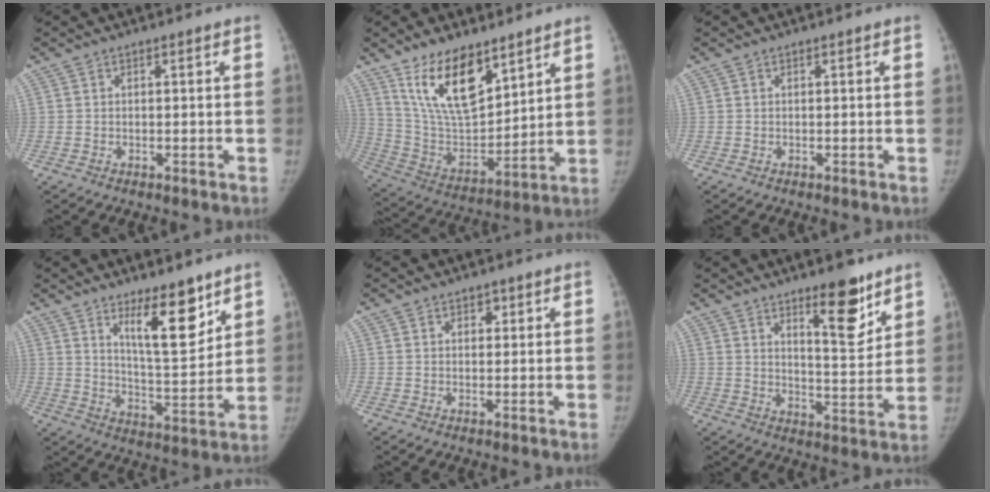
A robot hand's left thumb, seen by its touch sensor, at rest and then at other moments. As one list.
[{"total": 16.6, "force": [10.5, 7.5, 10.5], "torque": [-0.147, -0.063, 0.212]}, {"total": 0.0}, {"total": 12.2, "force": [7.6, 3.7, 8.8], "torque": [-0.111, -0.066, 0.130]}, {"total": 1.7, "force": [0.8, 1.4, 0.6], "torque": [0.007, -0.003, 0.007]}, {"total": 11.2, "force": [7.2, 3.5, 7.9], "torque": [-0.088, -0.055, 0.112]}]